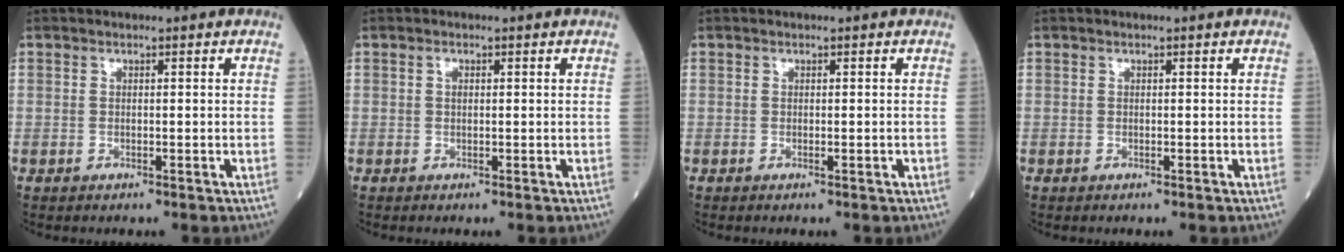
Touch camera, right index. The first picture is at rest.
{"total": 0.8, "force": [0.2, 0.5, 0.6], "torque": [-0.013, 0.001, 0.003]}
{"total": 0.6, "force": [-0.2, 0.1, 0.6], "torque": [-0.012, -0.002, -0.001]}
{"total": 0.0}